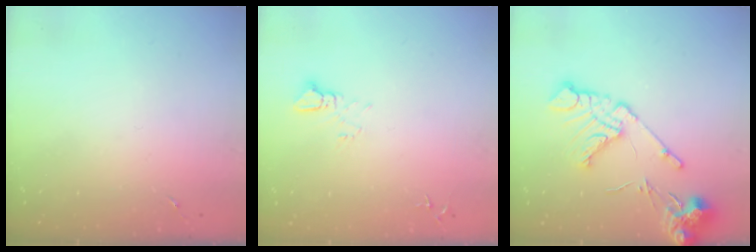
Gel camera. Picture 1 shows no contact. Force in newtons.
{"total": 3.4, "press": 3.4, "slide": 0.4}
{"total": 15.5, "press": 15.4, "slide": 2.0}